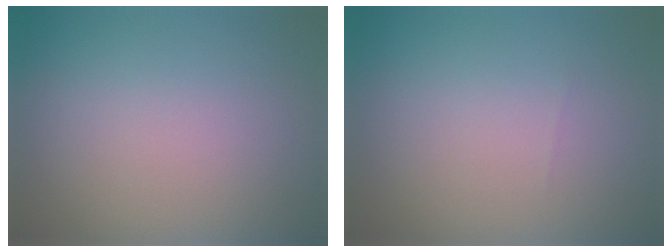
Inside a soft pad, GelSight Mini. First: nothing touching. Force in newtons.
{"total": 0.0}